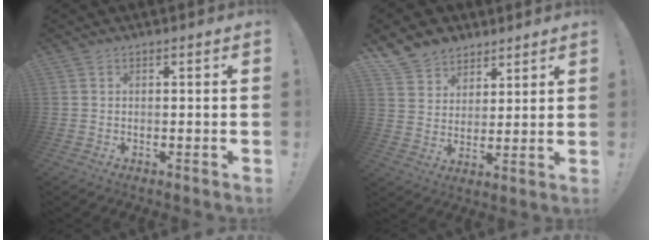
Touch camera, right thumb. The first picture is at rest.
{"total": 9.4, "force": [6.8, 6.3, 1.3], "torque": [-0.037, -0.052, 0.139]}